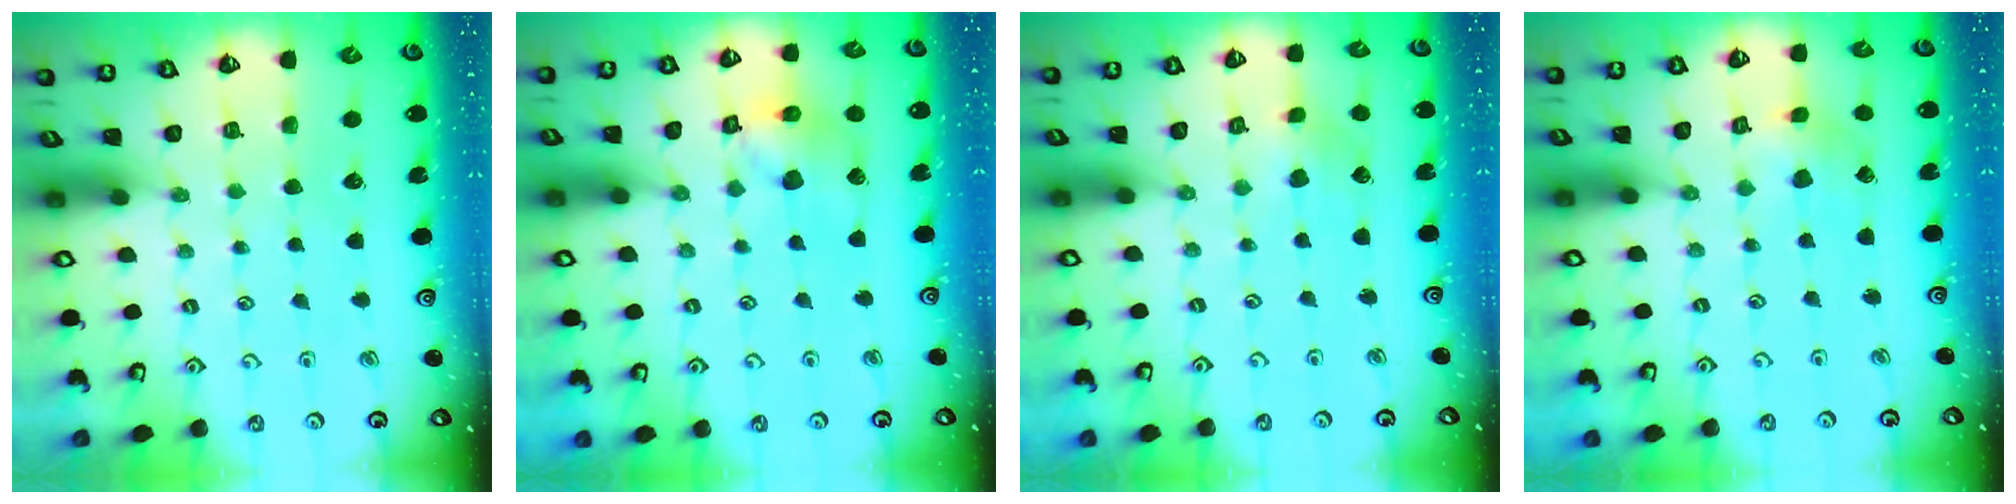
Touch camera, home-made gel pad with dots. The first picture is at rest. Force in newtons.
{"total": 12.8, "press": 12.7, "slide": 1.8}
{"total": 3.0, "press": 2.9, "slide": 0.3}
{"total": 2.7, "press": 2.7, "slide": 0.3}